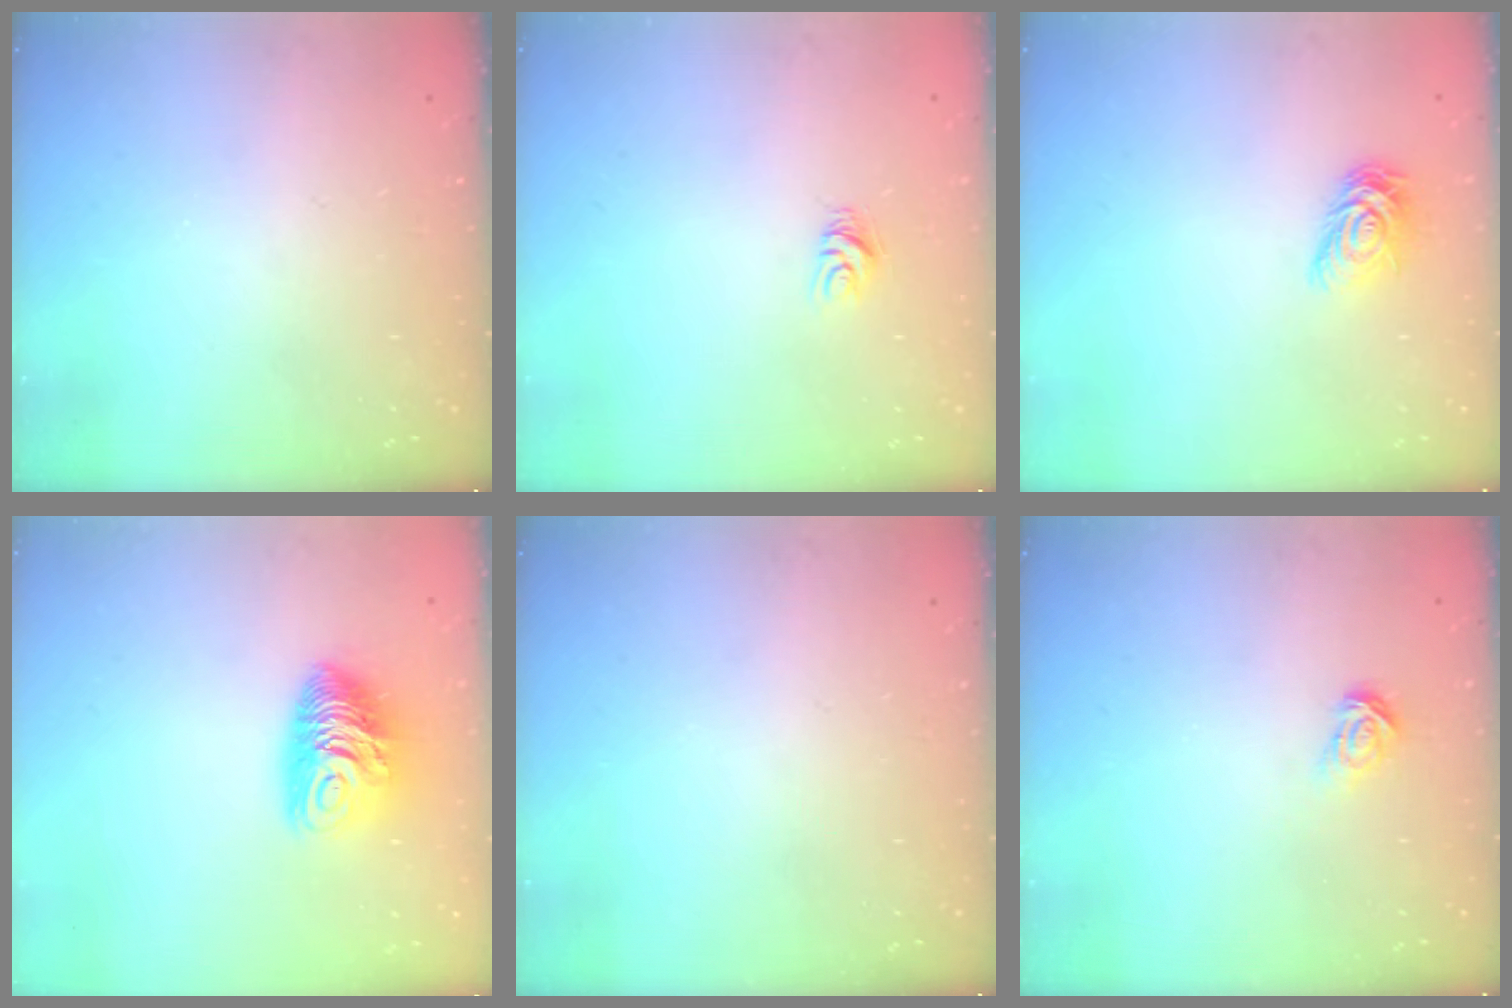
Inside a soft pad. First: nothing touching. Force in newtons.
{"total": 5.0, "press": 5.0, "slide": 0.3}
{"total": 7.1, "press": 7.1, "slide": 0.2}
{"total": 10.0, "press": 10.0, "slide": 0.6}
{"total": 0.0}
{"total": 3.9, "press": 3.9, "slide": 0.1}